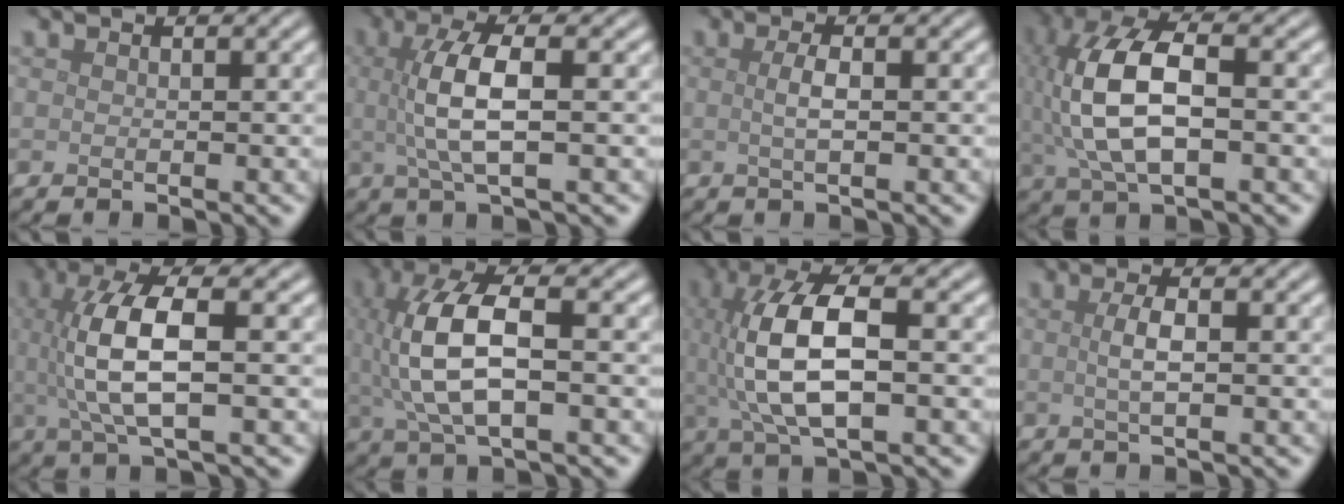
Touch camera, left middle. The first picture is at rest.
{"total": 5.4, "force": [0.4, 1.5, 5.1], "torque": [-0.107, 0.004, 0.009]}
{"total": 1.8, "force": [0.1, 0.5, 1.7], "torque": [-0.034, 0.005, 0.000]}
{"total": 9.9, "force": [0.4, 4.8, 8.6], "torque": [-0.199, 0.008, 0.008]}
{"total": 7.0, "force": [0.4, 2.3, 6.7], "torque": [-0.143, 0.003, 0.009]}
{"total": 8.4, "force": [0.4, 3.5, 7.6], "torque": [-0.170, 0.008, 0.006]}
{"total": 8.9, "force": [0.3, 3.6, 8.1], "torque": [-0.171, 0.009, 0.005]}
{"total": 2.2, "force": [0.2, 0.6, 2.1], "torque": [-0.041, 0.005, 0.001]}